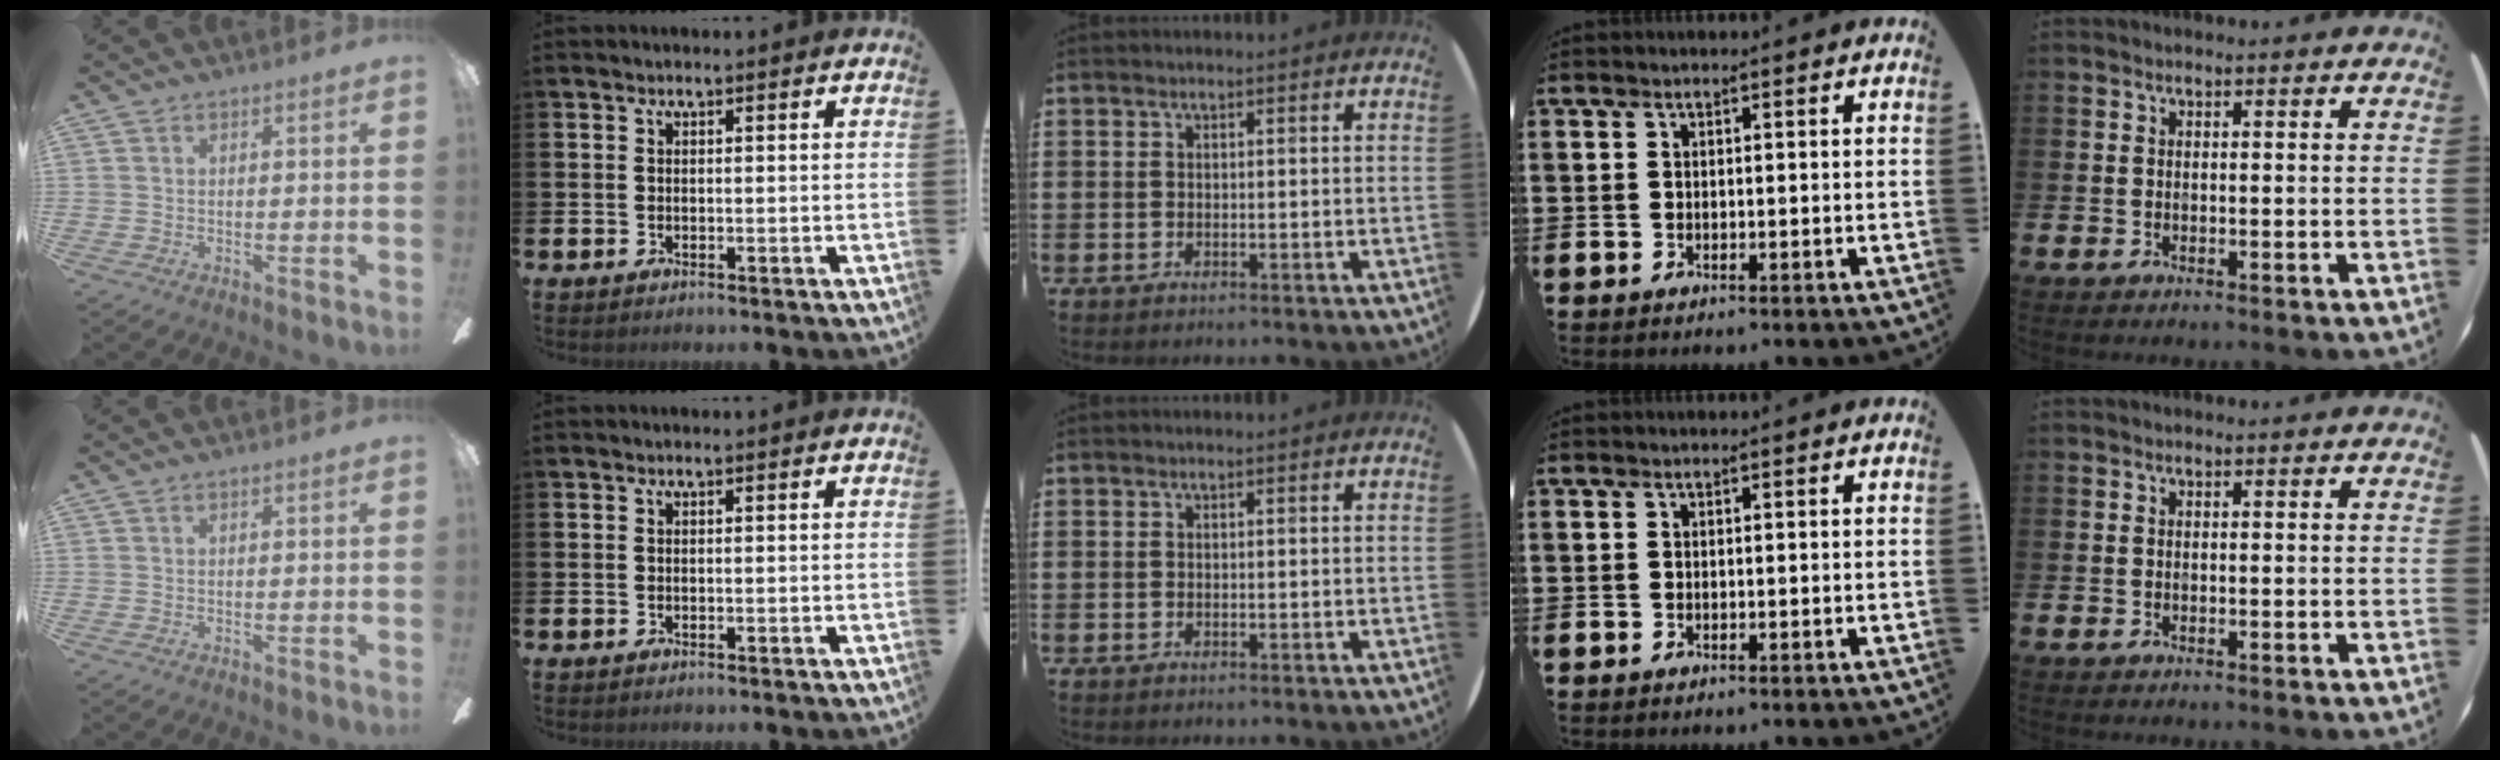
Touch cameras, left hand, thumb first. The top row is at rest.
{}